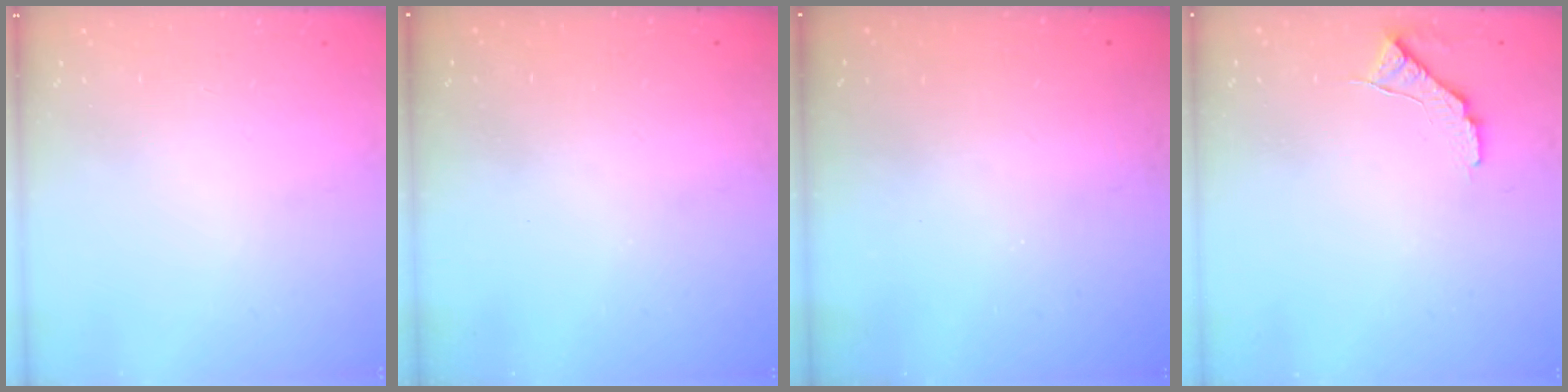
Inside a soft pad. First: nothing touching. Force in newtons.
{"total": 3.2, "press": 3.2, "slide": 0.1}
{"total": 3.2, "press": 3.2, "slide": 0.1}
{"total": 6.0, "press": 6.0, "slide": 0.4}